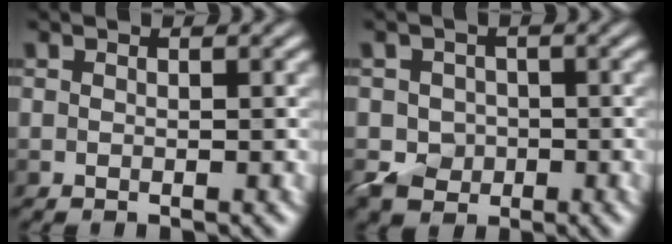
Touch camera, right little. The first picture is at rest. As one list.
[{"total": 2.9, "force": [-1.2, 2.6, 0.6], "torque": [-0.017, -0.002, -0.022]}]